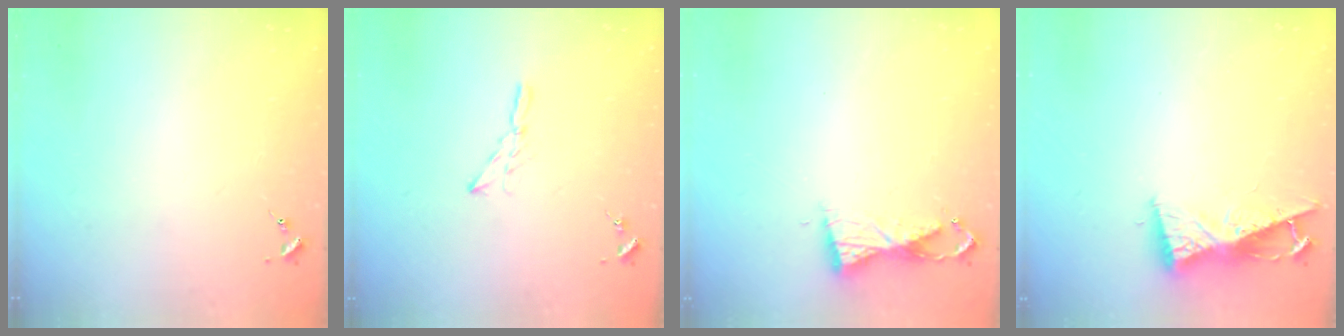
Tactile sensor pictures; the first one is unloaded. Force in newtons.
{"total": 4.7, "press": 4.7, "slide": 0.1}
{"total": 6.2, "press": 6.1, "slide": 0.6}
{"total": 8.2, "press": 8.2, "slide": 0.7}